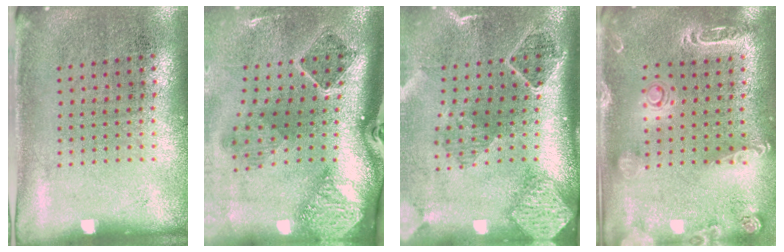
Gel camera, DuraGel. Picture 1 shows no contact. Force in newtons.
{"total": 3.0, "press": 2.0, "slide": 2.3}
{"total": 2.7, "press": 1.9, "slide": 2.0}
{"total": 2.0, "press": 1.9, "slide": 0.6}